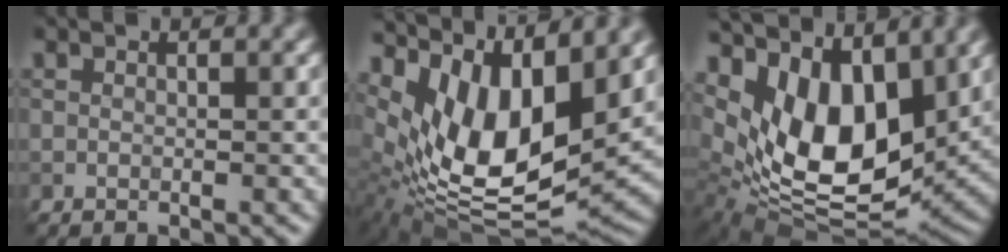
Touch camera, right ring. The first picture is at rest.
{"total": 12.5, "force": [4.0, 5.8, 10.3], "torque": [-0.192, -0.014, 0.077]}
{"total": 11.3, "force": [4.1, 6.2, 8.5], "torque": [-0.151, -0.011, 0.072]}